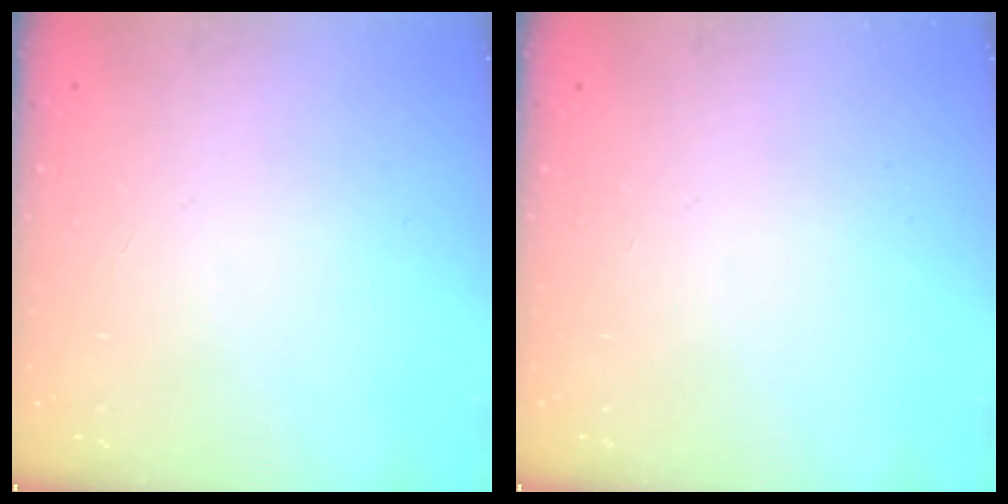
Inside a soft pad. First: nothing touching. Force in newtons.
{"total": 0.0}